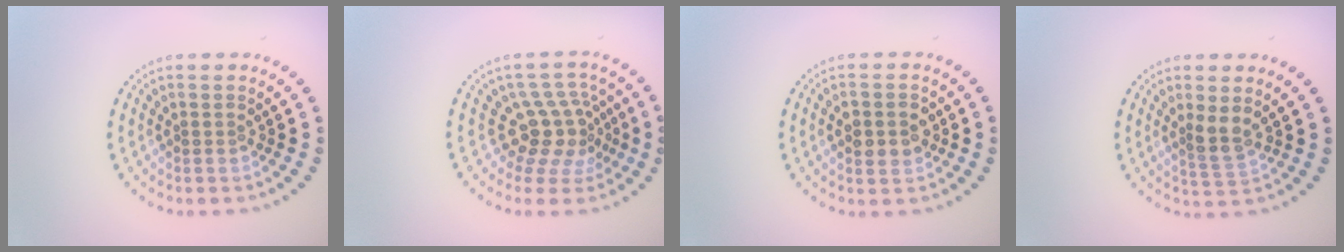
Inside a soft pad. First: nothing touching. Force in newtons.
{"total": 4.1, "press": 3.2, "slide": 2.6}
{"total": 2.8, "press": 2.8, "slide": 0.1}
{"total": 2.1, "press": 1.6, "slide": 1.3}